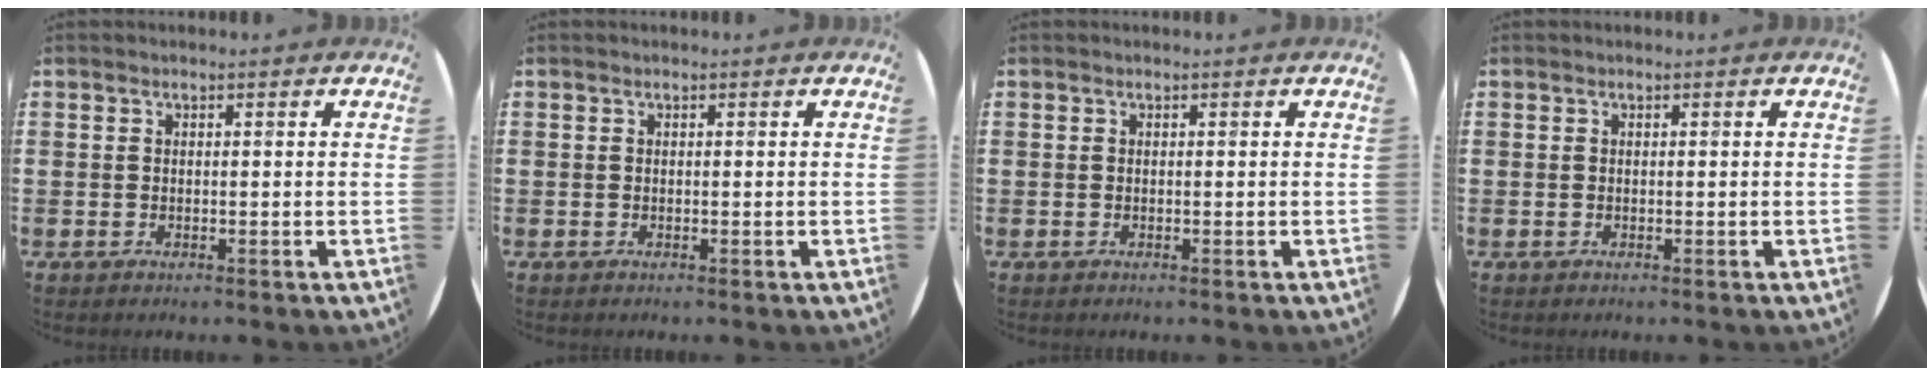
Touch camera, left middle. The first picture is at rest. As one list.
[{"total": 0.0}, {"total": 0.0}, {"total": 0.0}]